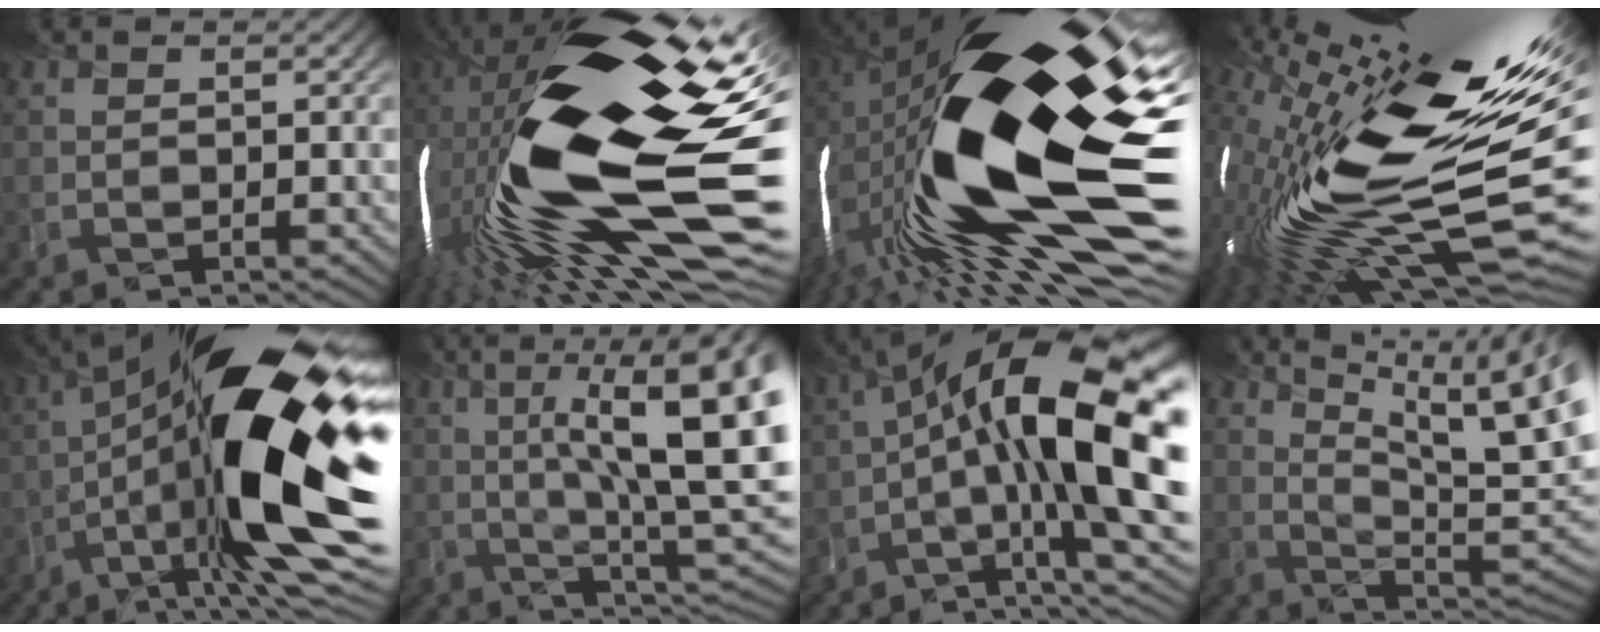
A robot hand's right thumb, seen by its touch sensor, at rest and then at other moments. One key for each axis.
{"total": 23.2, "fx": -1.8, "fy": 8.9, "fz": 21.4, "tx": -0.407, "ty": -0.021, "tz": -0.054}
{"total": 23.4, "fx": 0.3, "fy": 9.9, "fz": 21.2, "tx": -0.395, "ty": -0.061, "tz": -0.007}
{"total": 19.6, "fx": 0.3, "fy": 6.8, "fz": 18.4, "tx": -0.345, "ty": -0.028, "tz": 0.012}
{"total": 22.0, "fx": -1.8, "fy": 6.9, "fz": 20.8, "tx": -0.354, "ty": 0.004, "tz": -0.041}
{"total": 16.7, "fx": 3.1, "fy": 5.2, "fz": 15.5, "tx": -0.218, "ty": 0.021, "tz": 0.057}
{"total": 19.3, "fx": -0.8, "fy": 6.5, "fz": 18.2, "tx": -0.298, "ty": 0.022, "tz": -0.019}
{"total": 18.4, "fx": 8.8, "fy": 5.9, "fz": 15.0, "tx": -0.212, "ty": 0.030, "tz": 0.143}